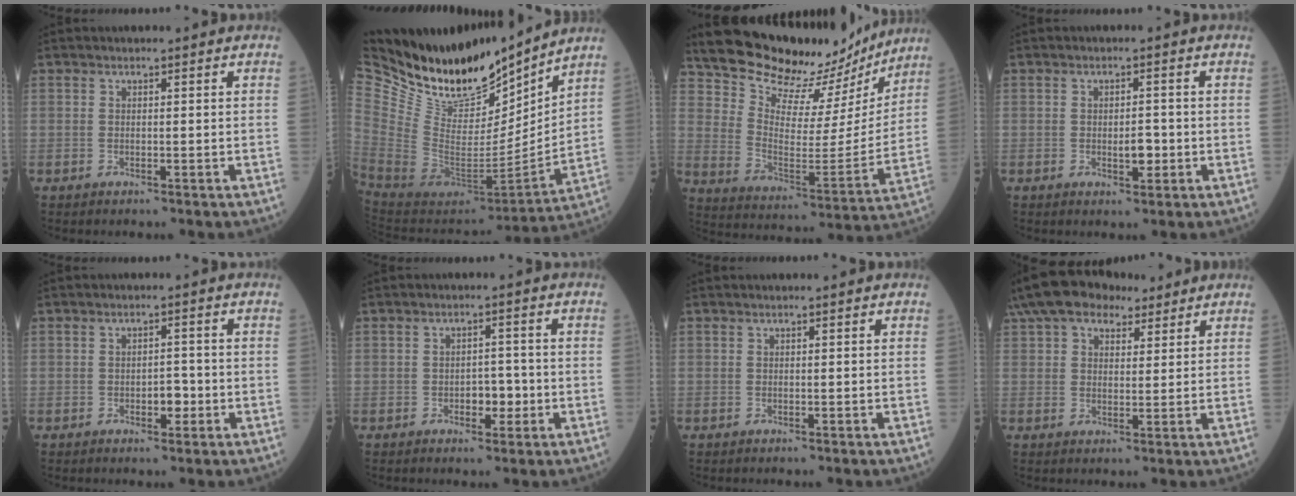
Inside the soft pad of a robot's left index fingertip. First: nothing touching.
{"total": 26.6, "force": [22.3, 9.3, 11.0], "torque": [-0.246, -0.031, 0.388]}
{"total": 19.2, "force": [17.6, 5.6, 5.5], "torque": [-0.087, -0.032, 0.255]}
{"total": 2.5, "force": [-0.9, 1.2, 2.0], "torque": [-0.027, -0.003, -0.013]}
{"total": 2.6, "force": [-1.3, 1.4, 1.8], "torque": [-0.019, 0.001, -0.019]}
{"total": 3.3, "force": [-1.4, 1.9, 2.3], "torque": [-0.026, 0.001, -0.021]}
{"total": 0.0}
{"total": 15.1, "force": [10.2, 8.2, 7.4], "torque": [-0.162, 0.061, 0.173]}